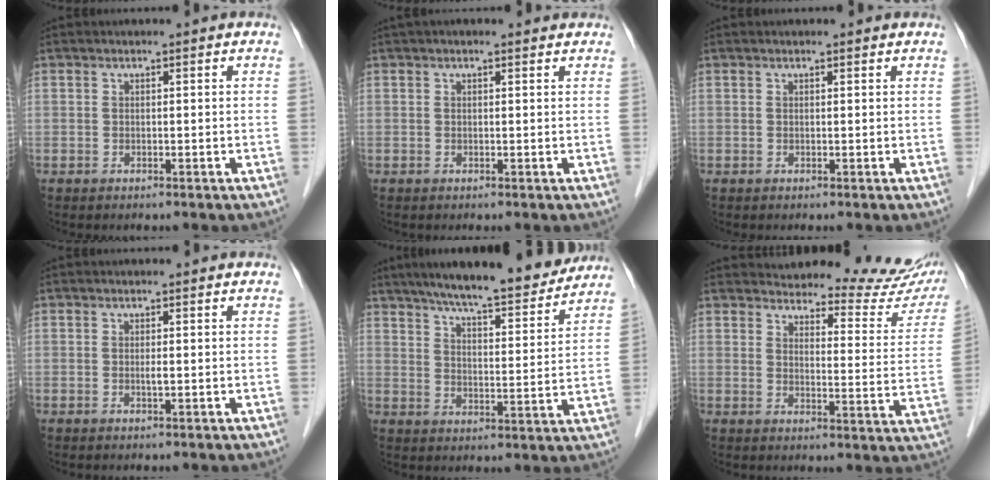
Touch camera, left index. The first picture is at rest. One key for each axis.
{"total": 2.5, "fx": 2.1, "fy": 0.8, "fz": 1.0, "tx": -0.015, "ty": 0.029, "tz": 0.025}
{"total": 0.5, "fx": 0.5, "fy": 0.1, "fz": 0.0, "tx": -0.005, "ty": 0.000, "tz": 0.007}
{"total": 0.7, "fx": 0.0, "fy": 0.1, "fz": 0.7, "tx": -0.017, "ty": -0.002, "tz": -0.001}
{"total": 16.9, "fx": 14.9, "fy": 2.0, "fz": 7.8, "tx": -0.115, "ty": 0.000, "tz": 0.212}
{"total": 20.6, "fx": 19.3, "fy": 4.1, "fz": 5.9, "tx": -0.050, "ty": -0.076, "tz": 0.209}